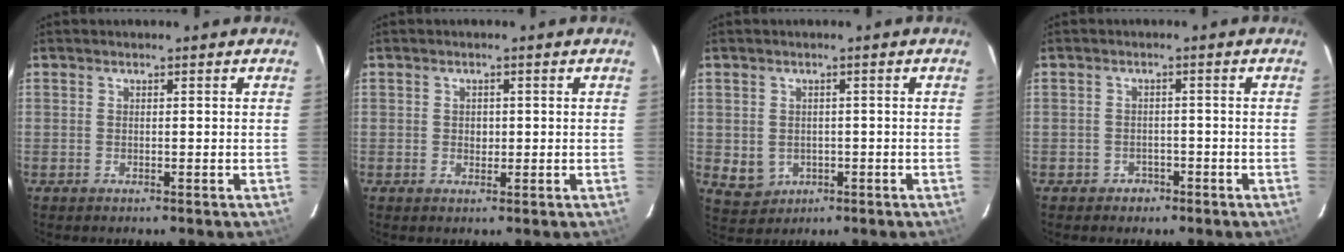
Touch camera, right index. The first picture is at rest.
{"total": 1.5, "force": [0.0, 1.4, 0.6], "torque": [-0.006, 0.002, 0.000]}
{"total": 4.7, "force": [-0.8, 4.3, 1.7], "torque": [-0.044, 0.002, 0.007]}
{"total": 3.2, "force": [-1.8, 2.6, 0.4], "torque": [-0.017, 0.010, -0.021]}